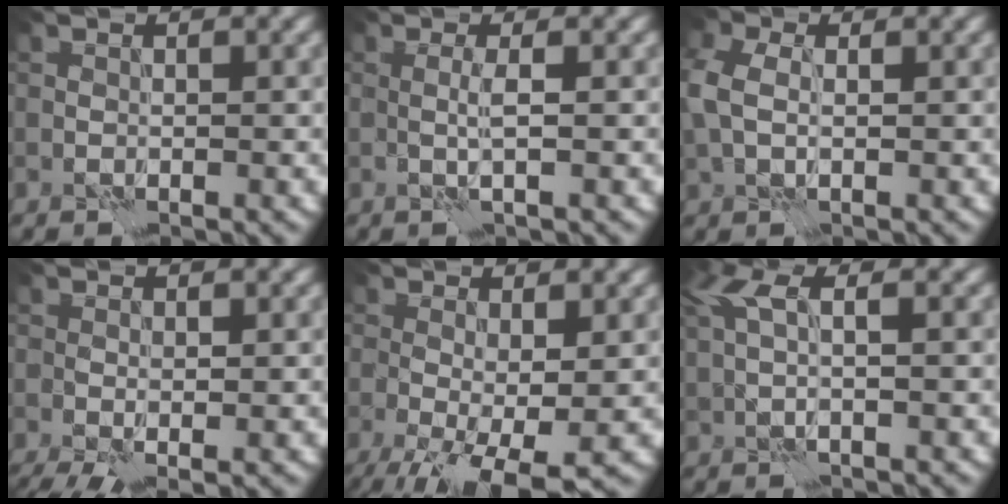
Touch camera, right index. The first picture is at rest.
{"total": 1.5, "force": [0.0, 0.1, 1.5], "torque": [-0.032, 0.000, -0.003]}
{"total": 4.4, "force": [0.3, 3.1, 3.1], "torque": [-0.092, 0.006, 0.004]}
{"total": 2.9, "force": [-1.0, 1.0, 2.4], "torque": [-0.051, -0.010, -0.019]}
{"total": 7.9, "force": [-2.9, 2.9, 6.7], "torque": [-0.120, -0.026, -0.037]}
{"total": 3.5, "force": [1.2, 1.2, 3.1], "torque": [-0.065, 0.008, 0.020]}